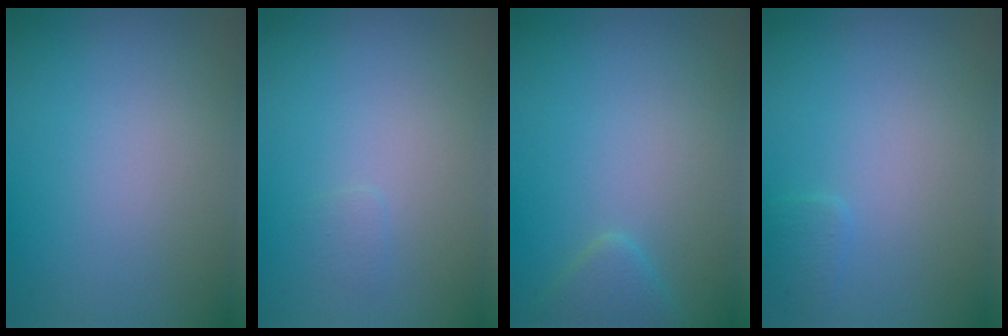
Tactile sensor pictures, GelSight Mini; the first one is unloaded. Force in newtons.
{"total": 0.6, "press": 0.6, "slide": 0.1}
{"total": 1.8, "press": 1.8, "slide": 0.1}
{"total": 0.9, "press": 0.9, "slide": 0.1}